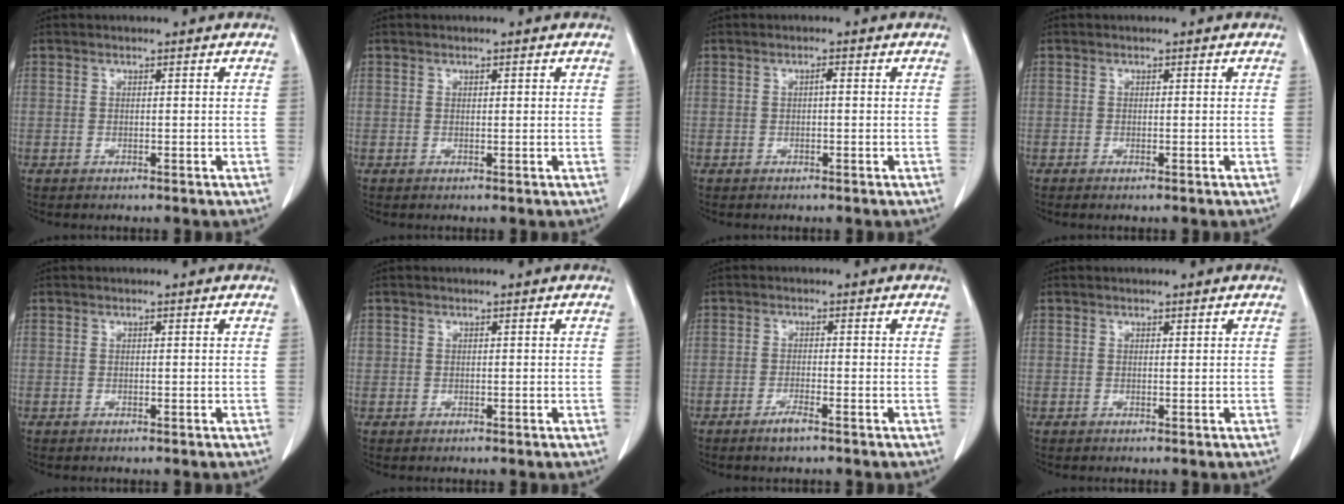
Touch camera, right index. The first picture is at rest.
{"total": 0.5, "force": [0.3, 0.2, 0.4], "torque": [-0.007, -0.001, 0.003]}
{"total": 0.8, "force": [0.0, 0.2, 0.8], "torque": [-0.014, 0.002, 0.000]}
{"total": 0.5, "force": [-0.3, 0.0, 0.4], "torque": [-0.008, -0.002, -0.006]}
{"total": 0.0}
{"total": 0.6, "force": [0.2, 0.5, 0.1], "torque": [0.009, 0.003, 0.000]}
{"total": 2.4, "force": [-1.7, 0.2, 1.7], "torque": [-0.036, -0.002, -0.032]}
{"total": 0.0}